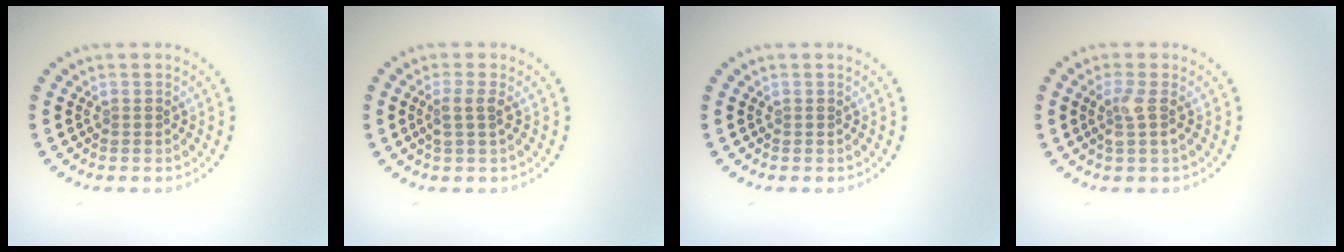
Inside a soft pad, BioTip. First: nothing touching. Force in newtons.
{"total": 1.5, "press": 1.2, "slide": 0.8}
{"total": 0.0}
{"total": 1.8, "press": 1.4, "slide": 1.1}